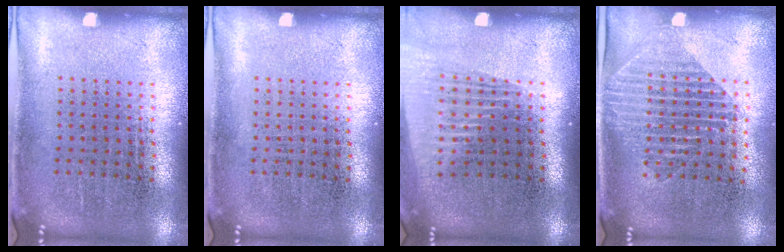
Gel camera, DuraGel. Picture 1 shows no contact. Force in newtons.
{"total": 0.0}
{"total": 1.4, "press": 1.2, "slide": 0.7}
{"total": 1.6, "press": 1.3, "slide": 0.8}